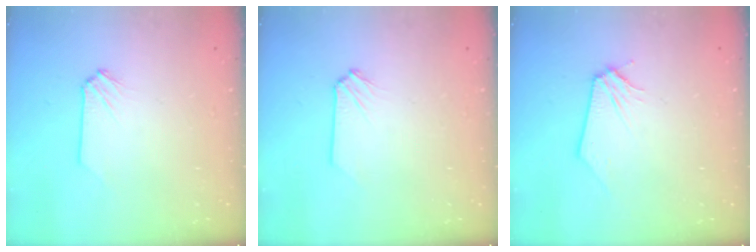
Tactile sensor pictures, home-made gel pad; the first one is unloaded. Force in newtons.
{"total": 0.0}
{"total": 0.0}